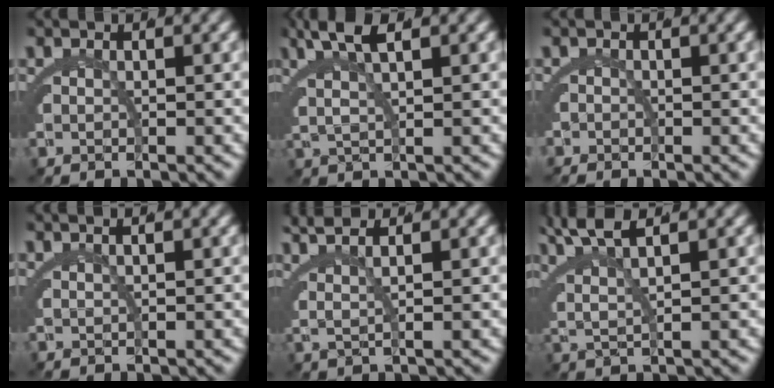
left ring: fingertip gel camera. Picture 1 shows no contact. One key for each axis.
{"total": 4.7, "fx": 2.7, "fy": 1.0, "fz": 3.7, "tx": -0.069, "ty": 0.008, "tz": 0.047}
{"total": 0.9, "fx": -0.7, "fy": -0.3, "fz": -0.5, "tx": 0.016, "ty": -0.005, "tz": -0.013}
{"total": 1.5, "fx": 1.1, "fy": -0.3, "fz": 0.9, "tx": 0.002, "ty": 0.012, "tz": 0.017}
{"total": 4.6, "fx": 3.2, "fy": 1.1, "fz": 3.1, "tx": -0.051, "ty": 0.014, "tz": 0.049}
{"total": 4.6, "fx": 2.9, "fy": 1.3, "fz": 3.3, "tx": -0.064, "ty": 0.007, "tz": 0.050}